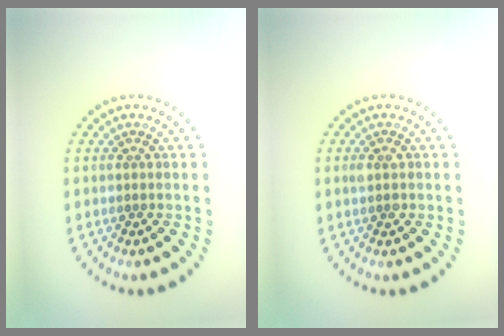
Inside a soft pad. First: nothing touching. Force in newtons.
{"total": 1.1, "press": 1.1, "slide": 0.0}